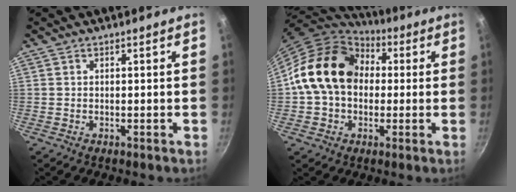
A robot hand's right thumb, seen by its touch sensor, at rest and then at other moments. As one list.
[{"total": 17.6, "force": [2.0, 13.5, 11.1], "torque": [-0.162, 0.037, 0.022]}]